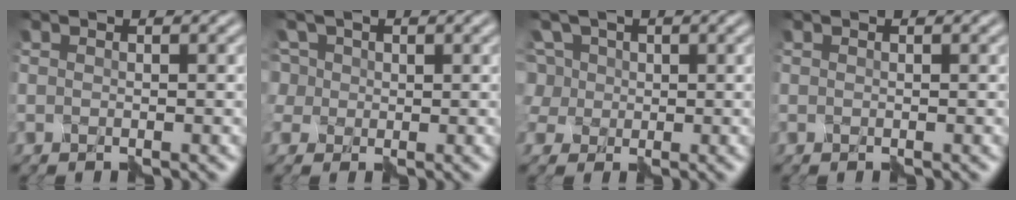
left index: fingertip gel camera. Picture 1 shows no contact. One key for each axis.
{"total": 3.7, "fx": 1.4, "fy": 3.3, "fz": 1.0, "tx": -0.010, "ty": 0.028, "tz": 0.010}
{"total": 4.8, "fx": 1.2, "fy": 4.4, "fz": 1.4, "tx": -0.029, "ty": 0.037, "tz": 0.012}
{"total": 0.0}